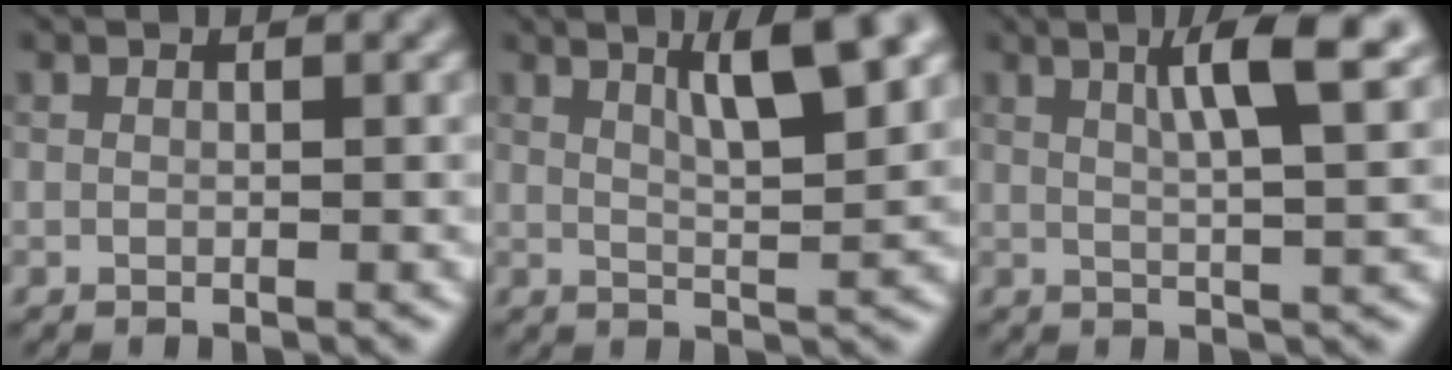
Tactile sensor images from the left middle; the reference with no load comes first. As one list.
[{"total": 6.3, "force": [3.0, 1.4, 5.4], "torque": [-0.074, 0.007, 0.046]}, {"total": 6.0, "force": [2.4, 1.1, 5.4], "torque": [-0.076, 0.006, 0.035]}]